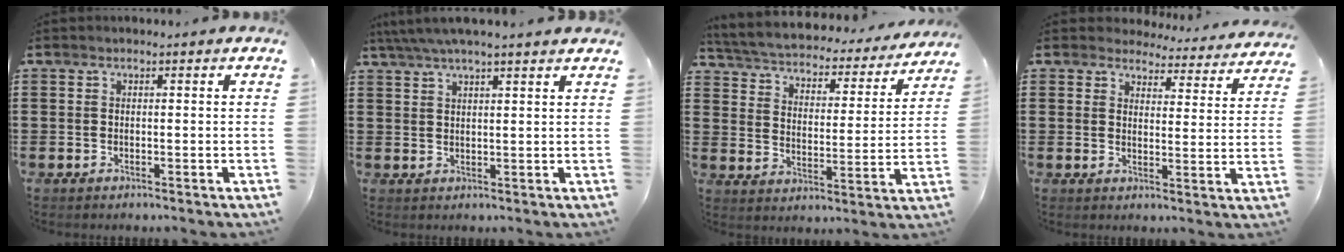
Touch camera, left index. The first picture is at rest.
{"total": 3.9, "force": [3.3, 0.1, 2.1], "torque": [-0.050, -0.003, 0.059]}
{"total": 3.1, "force": [2.9, 0.6, 0.7], "torque": [-0.033, -0.026, 0.040]}
{"total": 4.1, "force": [4.0, 0.7, 0.4], "torque": [-0.022, -0.028, 0.067]}